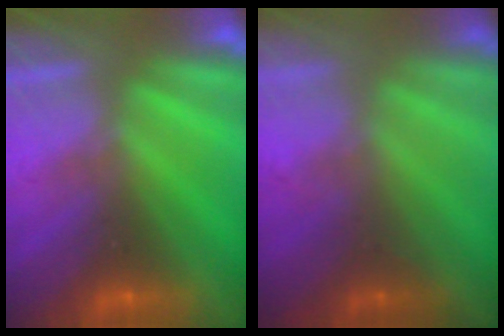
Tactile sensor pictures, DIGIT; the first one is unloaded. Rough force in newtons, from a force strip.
{"total": 1.1}